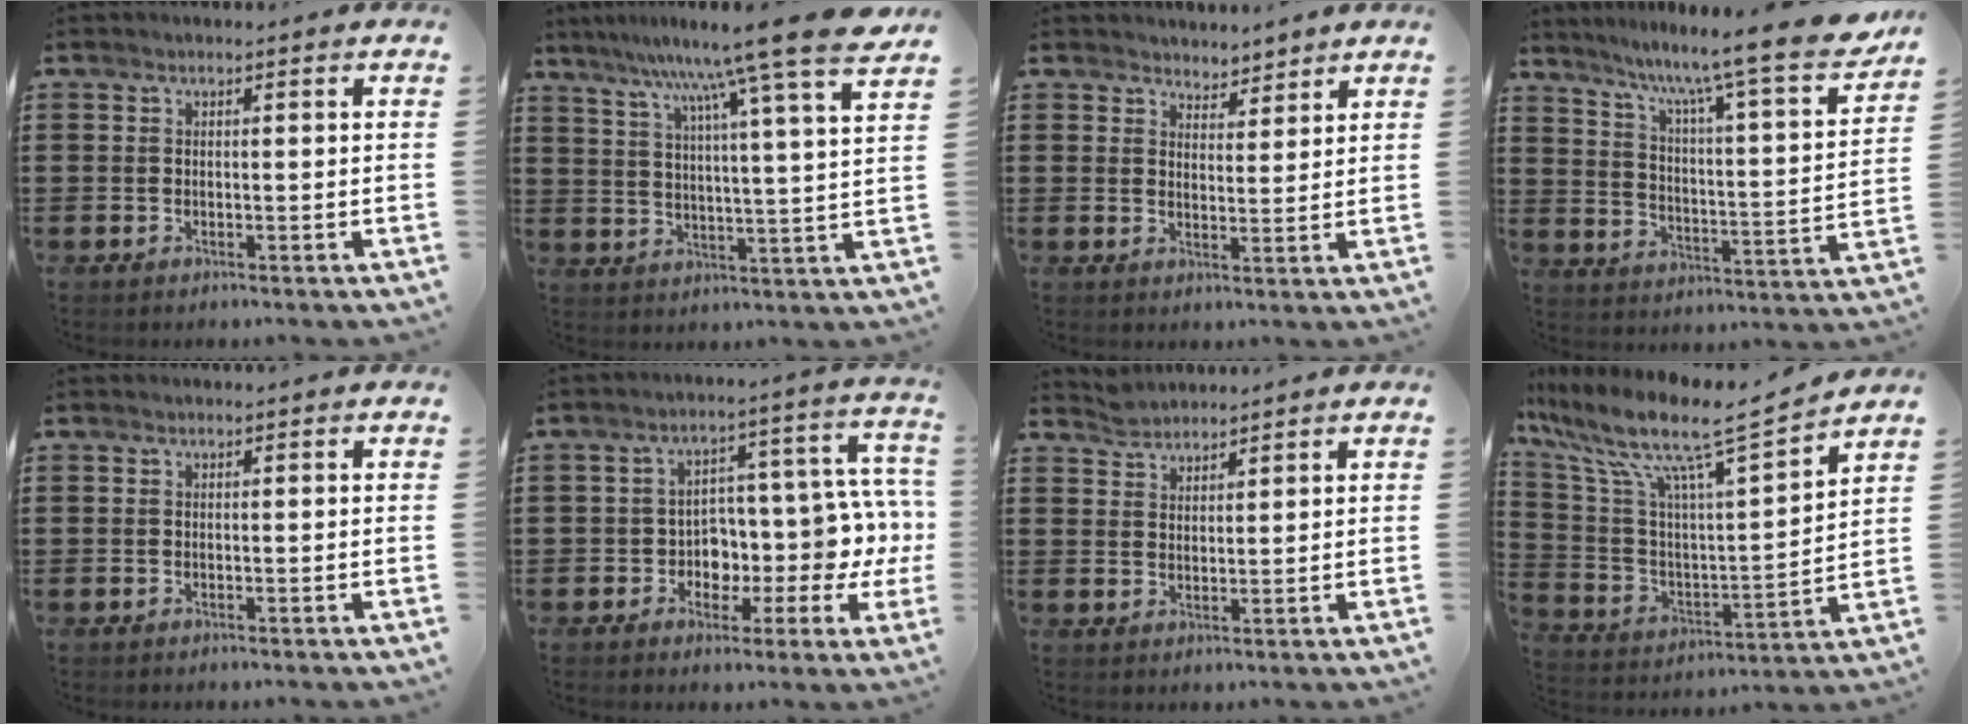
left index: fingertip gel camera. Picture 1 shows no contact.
{"total": 11.5, "force": [9.6, -1.6, 6.1], "torque": [-0.132, -0.064, 0.148]}
{"total": 3.2, "force": [3.0, 0.8, -0.5], "torque": [-0.002, -0.007, 0.057]}
{"total": 9.7, "force": [8.1, -0.6, 5.3], "torque": [-0.108, -0.069, 0.122]}
{"total": 0.0}
{"total": 6.8, "force": [0.9, 5.7, 3.7], "torque": [-0.071, -0.036, 0.015]}
{"total": 2.4, "force": [2.3, 0.5, -0.5], "torque": [0.001, 0.001, 0.046]}
{"total": 11.5, "force": [8.8, 1.1, 7.4], "torque": [-0.168, -0.063, 0.136]}